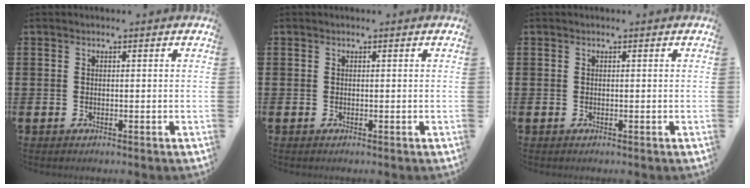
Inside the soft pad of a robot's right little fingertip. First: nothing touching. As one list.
[{"total": 0.0}, {"total": 0.0}]